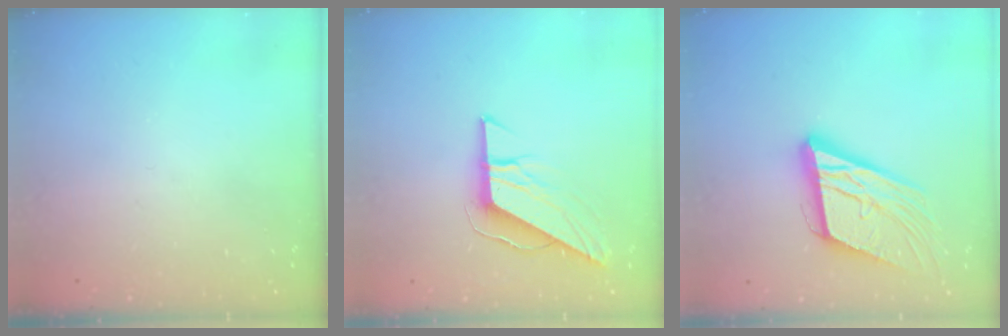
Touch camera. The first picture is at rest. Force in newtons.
{"total": 9.1, "press": 9.1, "slide": 0.7}
{"total": 16.9, "press": 16.5, "slide": 3.6}